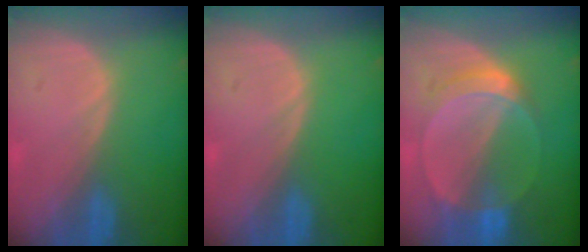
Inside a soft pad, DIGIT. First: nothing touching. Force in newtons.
{"total": 0.0}
{"total": 6.0, "press": 5.5, "slide": 2.4}